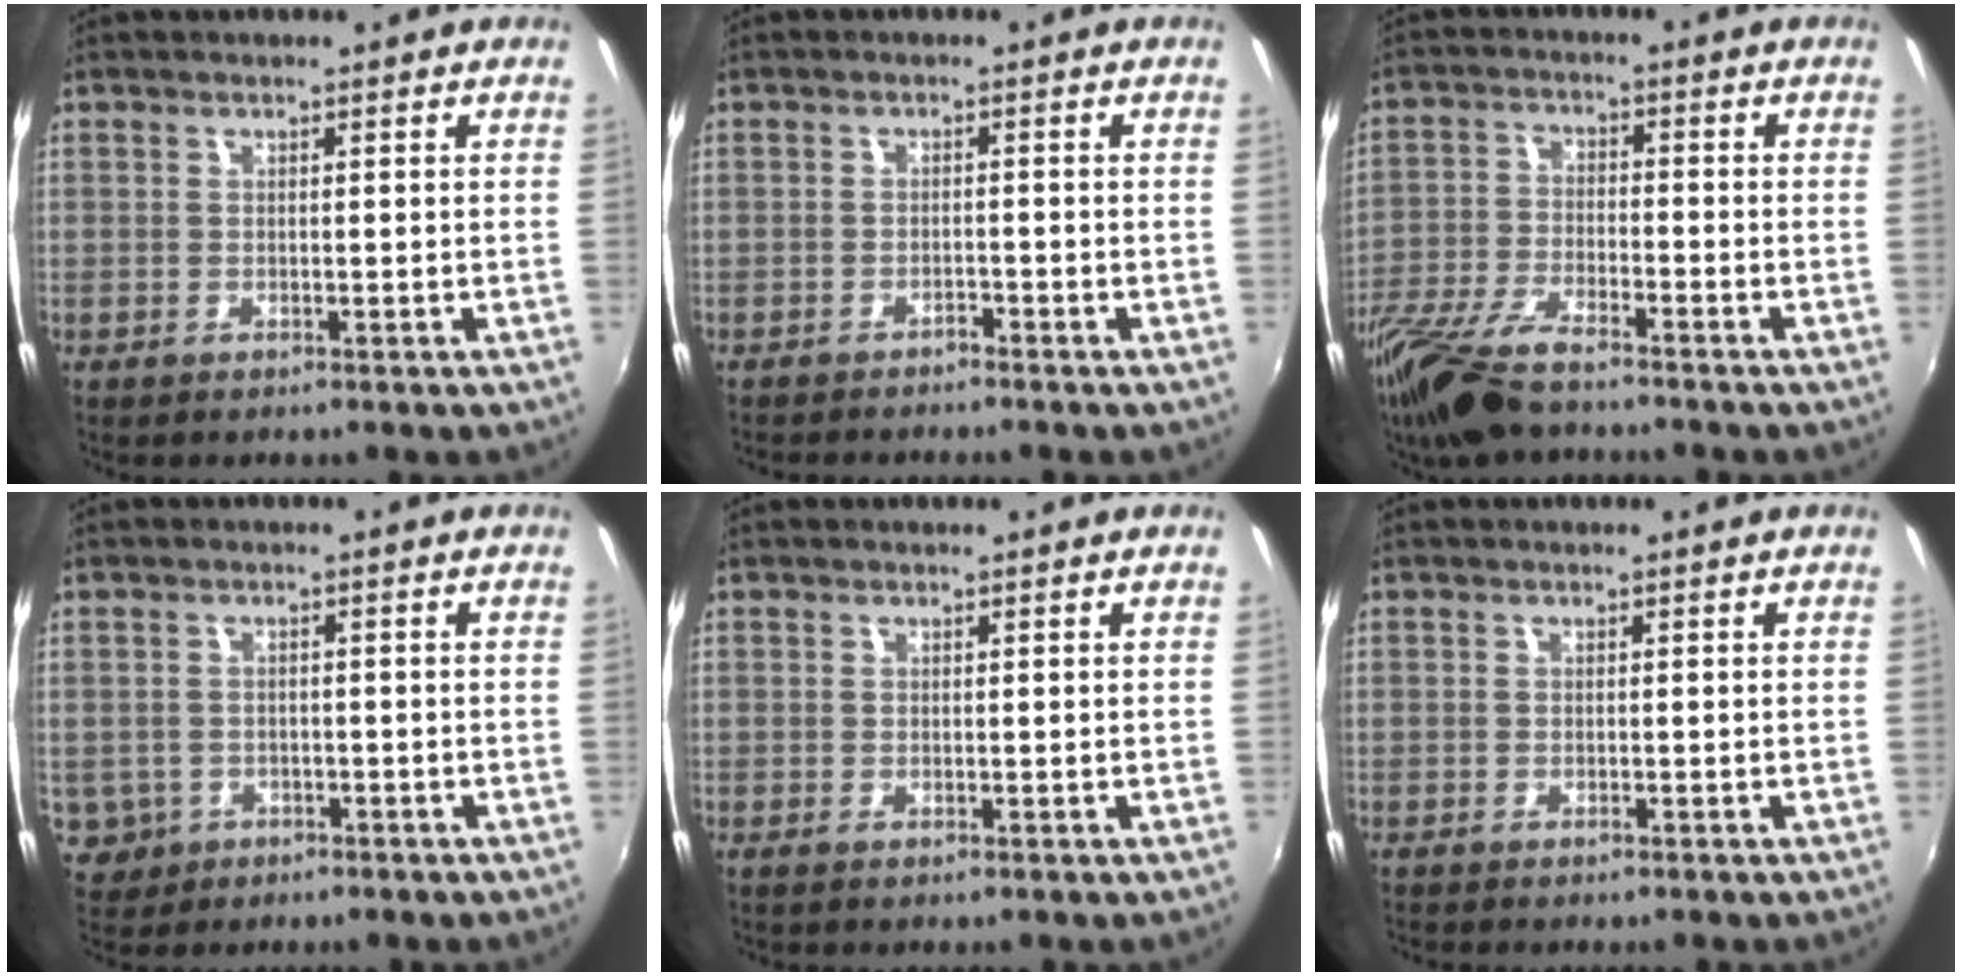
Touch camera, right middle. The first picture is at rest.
{"total": 2.5, "force": [-2.5, 0.2, 0.5], "torque": [-0.017, -0.011, -0.042]}
{"total": 12.3, "force": [-9.5, 3.0, 7.1], "torque": [-0.161, -0.029, -0.189]}
{"total": 4.9, "force": [-1.6, 4.5, 1.4], "torque": [-0.043, -0.001, -0.015]}
{"total": 0.0}
{"total": 0.6, "force": [-0.6, -0.1, 0.1], "torque": [-0.003, -0.004, -0.012]}